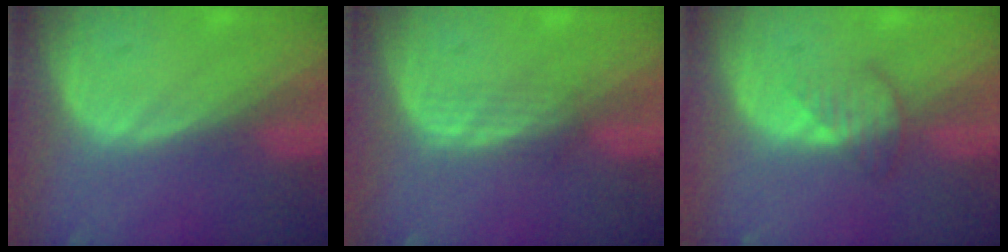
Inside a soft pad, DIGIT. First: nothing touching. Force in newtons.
{"total": 2.4, "press": 2.3, "slide": 0.5}
{"total": 3.6, "press": 3.1, "slide": 1.7}